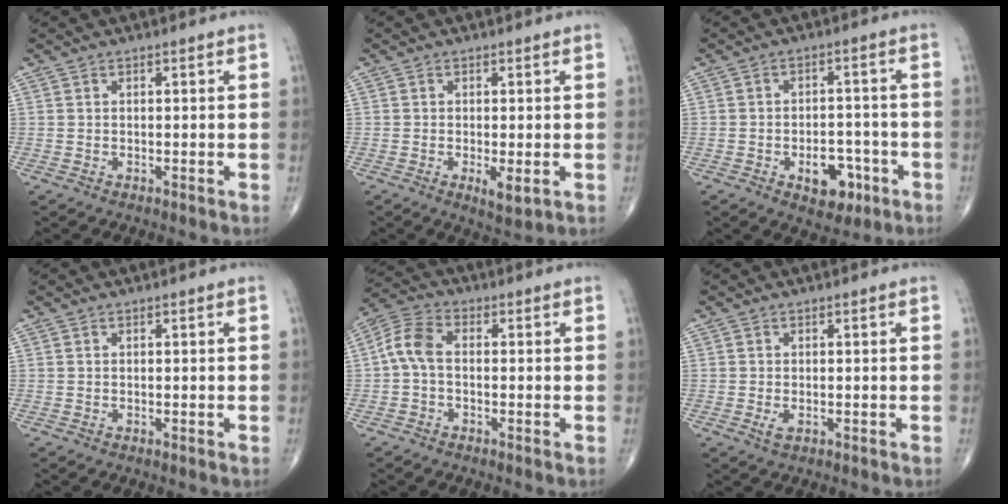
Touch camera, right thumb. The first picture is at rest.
{"total": 3.5, "force": [-0.9, 1.2, 3.2], "torque": [-0.055, -0.011, -0.014]}
{"total": 7.7, "force": [-3.3, 4.8, 5.0], "torque": [-0.039, 0.027, -0.040]}
{"total": 0.0}
{"total": 6.1, "force": [-0.5, 3.6, 4.9], "torque": [-0.104, 0.020, -0.020]}
{"total": 1.5, "force": [-0.4, 0.8, 1.2], "torque": [-0.023, -0.003, -0.007]}